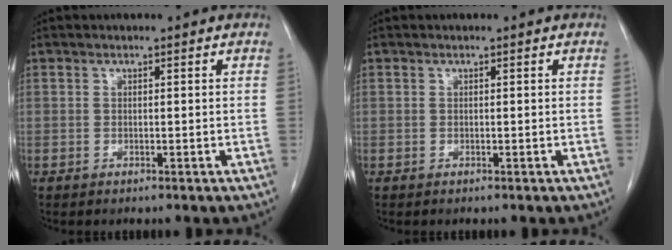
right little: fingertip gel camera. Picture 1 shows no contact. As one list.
[{"total": 0.0}]